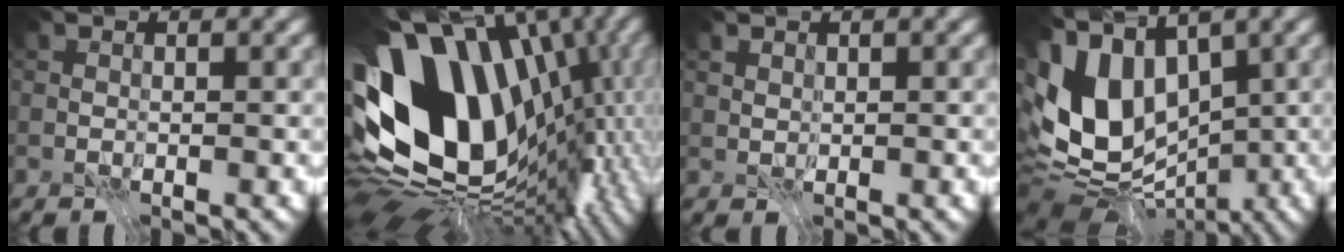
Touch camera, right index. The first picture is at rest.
{"total": 18.9, "force": [0.9, 13.0, 13.6], "torque": [-0.278, -0.029, 0.034]}
{"total": 0.8, "force": [0.6, 0.5, 0.3], "torque": [-0.008, -0.002, 0.015]}
{"total": 12.5, "force": [-0.6, 8.8, 9.0], "torque": [-0.182, -0.009, -0.008]}